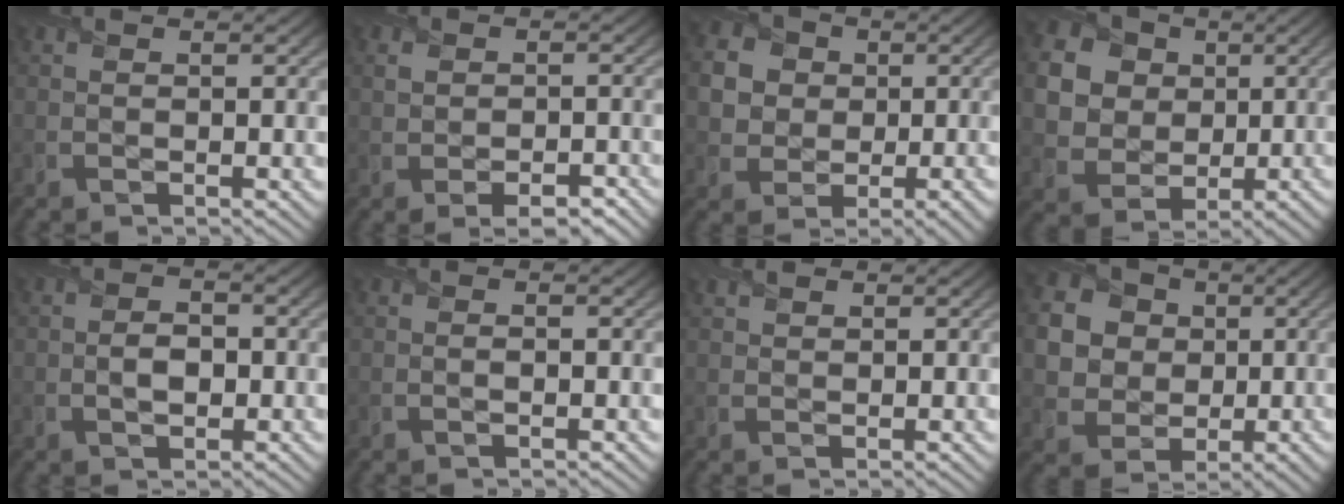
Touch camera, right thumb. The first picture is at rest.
{"total": 4.7, "force": [-1.3, 2.9, 3.4], "torque": [-0.049, -0.011, -0.013]}
{"total": 8.8, "force": [0.7, 7.7, 4.2], "torque": [-0.112, 0.007, 0.003]}
{"total": 13.4, "force": [3.1, 11.7, 5.6], "torque": [-0.207, 0.012, 0.069]}
{"total": 3.0, "force": [-0.4, 1.8, 2.4], "torque": [-0.037, 0.003, -0.011]}
{"total": 0.8, "force": [-0.1, 0.0, 0.8], "torque": [-0.016, 0.003, -0.001]}
{"total": 1.6, "force": [1.2, 0.9, 0.6], "torque": [-0.017, 0.007, 0.024]}
{"total": 11.4, "force": [2.3, 10.1, 4.9], "torque": [-0.177, 0.017, 0.042]}